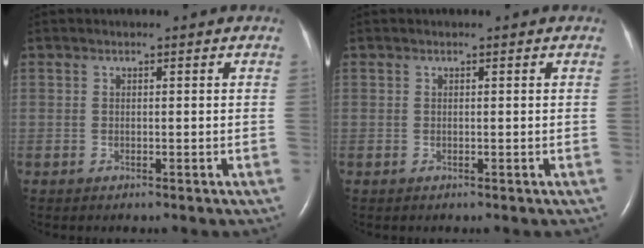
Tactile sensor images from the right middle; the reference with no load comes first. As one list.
[{"total": 0.0}]